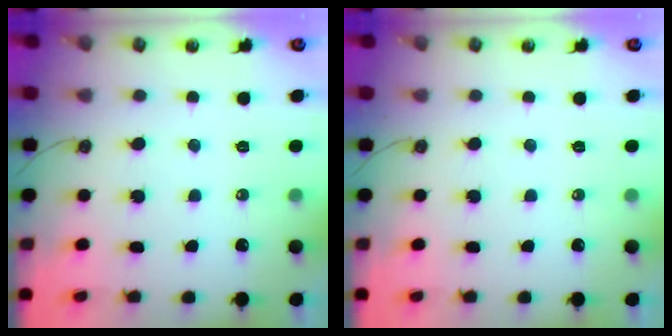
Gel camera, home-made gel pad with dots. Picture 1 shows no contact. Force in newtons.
{"total": 0.0}